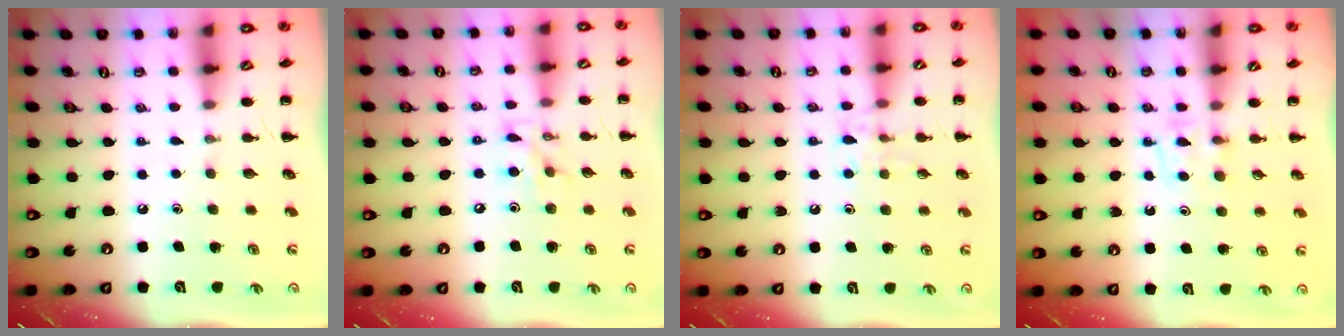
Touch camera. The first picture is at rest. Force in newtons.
{"total": 7.8, "press": 7.8, "slide": 0.6}
{"total": 7.9, "press": 7.7, "slide": 1.7}
{"total": 4.8, "press": 4.4, "slide": 1.8}